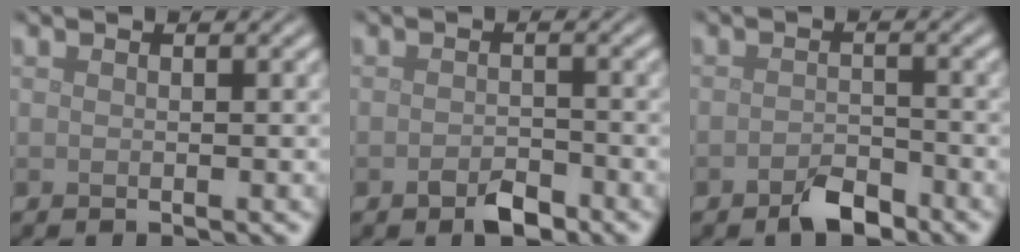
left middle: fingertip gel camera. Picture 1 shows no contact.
{"total": 2.2, "force": [-1.4, 1.1, 1.3], "torque": [-0.021, 0.001, -0.025]}
{"total": 2.7, "force": [-2.0, 1.2, 1.5], "torque": [-0.023, 0.002, -0.037]}